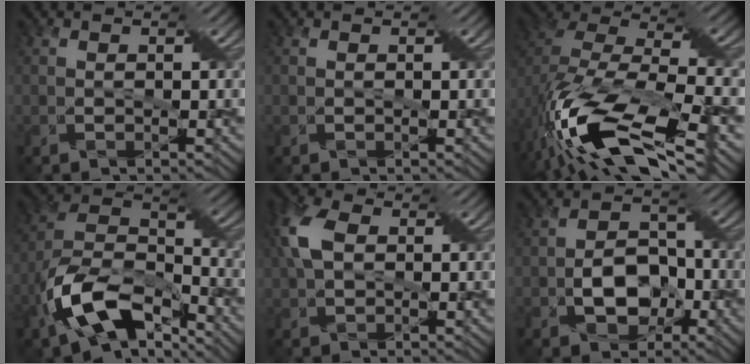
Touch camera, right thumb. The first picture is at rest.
{"total": 0.0}
{"total": 16.7, "force": [-7.0, 7.8, 13.0], "torque": [-0.307, -0.027, -0.114]}
{"total": 13.6, "force": [-6.9, 6.9, 9.5], "torque": [-0.214, -0.009, -0.136]}
{"total": 7.3, "force": [1.3, 4.4, 5.7], "torque": [-0.156, 0.014, 0.012]}
{"total": 6.3, "force": [-2.2, 3.9, 4.4], "torque": [-0.083, -0.001, -0.041]}